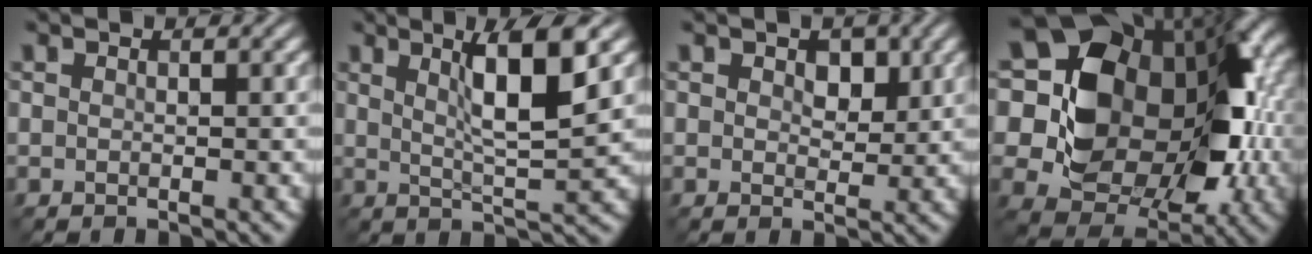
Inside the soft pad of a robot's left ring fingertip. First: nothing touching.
{"total": 6.3, "force": [2.2, 1.1, 5.8], "torque": [-0.088, 0.001, 0.037]}
{"total": 2.3, "force": [0.8, 1.4, 1.5], "torque": [-0.023, -0.004, 0.011]}
{"total": 14.8, "force": [1.2, 11.0, 9.9], "torque": [-0.144, 0.000, 0.019]}